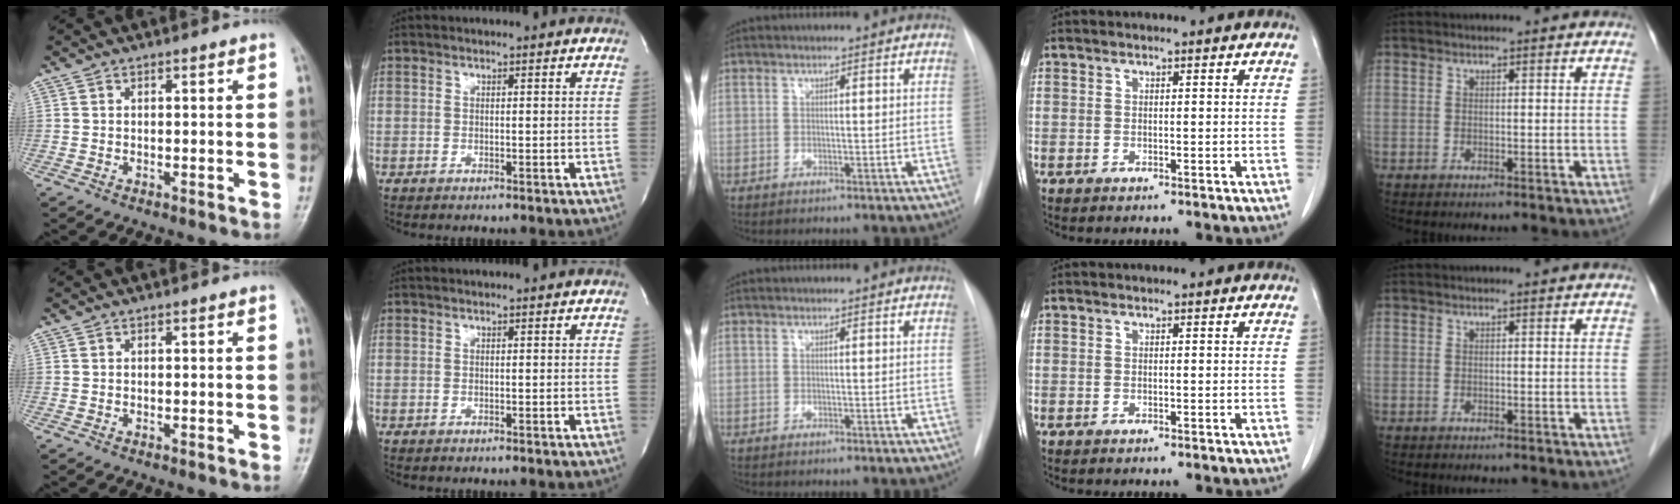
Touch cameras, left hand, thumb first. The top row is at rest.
{}